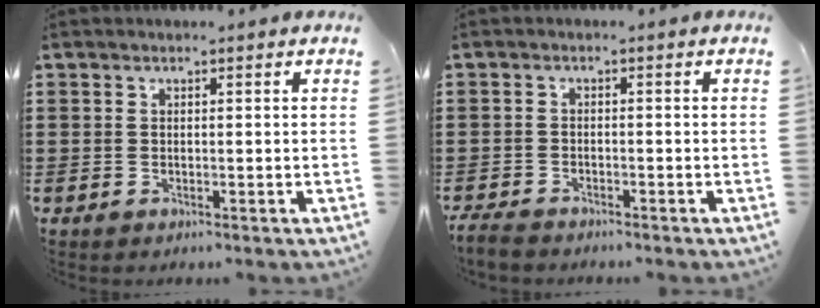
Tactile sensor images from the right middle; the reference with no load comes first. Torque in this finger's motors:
{"motor_torque": [0.97, -0.29, 0.32, 0.13]}